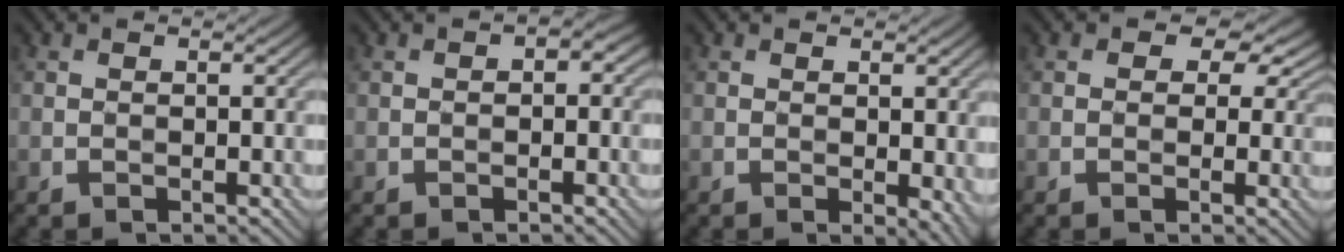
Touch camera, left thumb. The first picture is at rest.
{"total": 1.5, "force": [-0.3, 0.9, 1.2], "torque": [-0.017, 0.002, -0.005]}
{"total": 3.1, "force": [0.0, 1.5, 2.7], "torque": [-0.032, 0.000, 0.003]}
{"total": 5.6, "force": [2.2, 3.9, 3.3], "torque": [-0.036, 0.003, 0.021]}